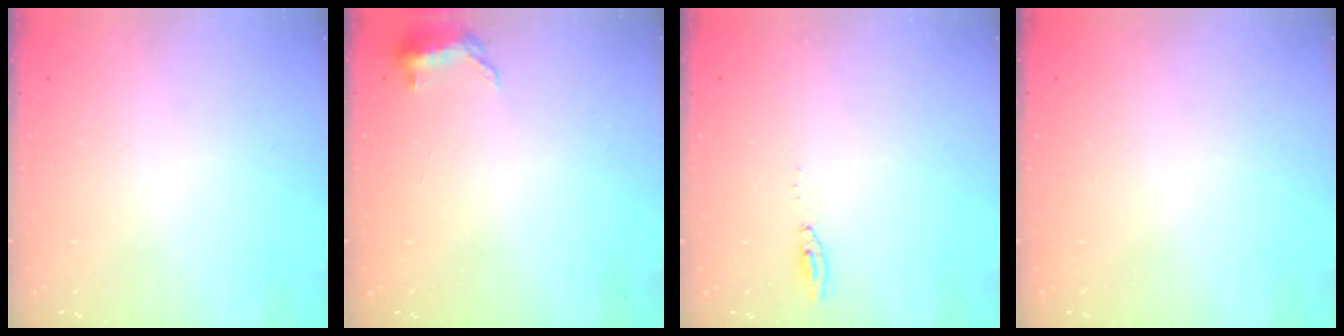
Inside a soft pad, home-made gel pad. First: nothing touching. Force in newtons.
{"total": 5.7, "press": 5.6, "slide": 1.4}
{"total": 4.1, "press": 4.1, "slide": 0.4}
{"total": 0.0}